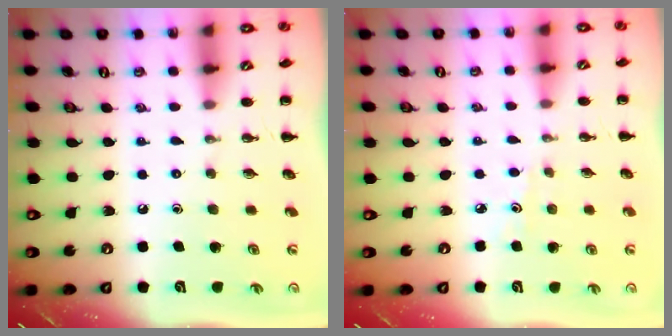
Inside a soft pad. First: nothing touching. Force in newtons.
{"total": 2.6, "press": 2.3, "slide": 1.1}